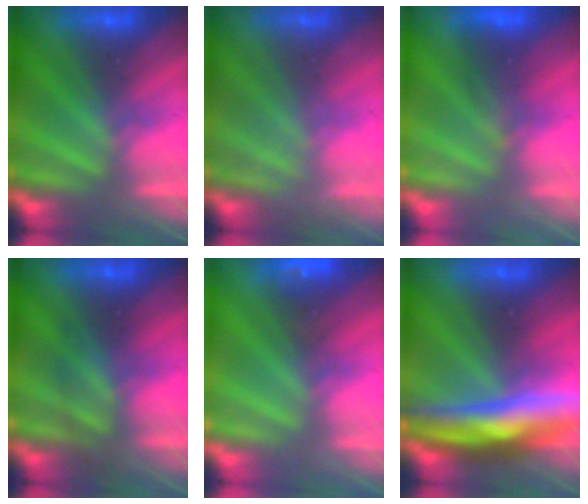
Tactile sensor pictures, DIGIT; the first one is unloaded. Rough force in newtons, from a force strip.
{"total": 2.7}
{"total": 1.8}
{"total": 2.4}
{"total": 4.6}
{"total": 6.5}